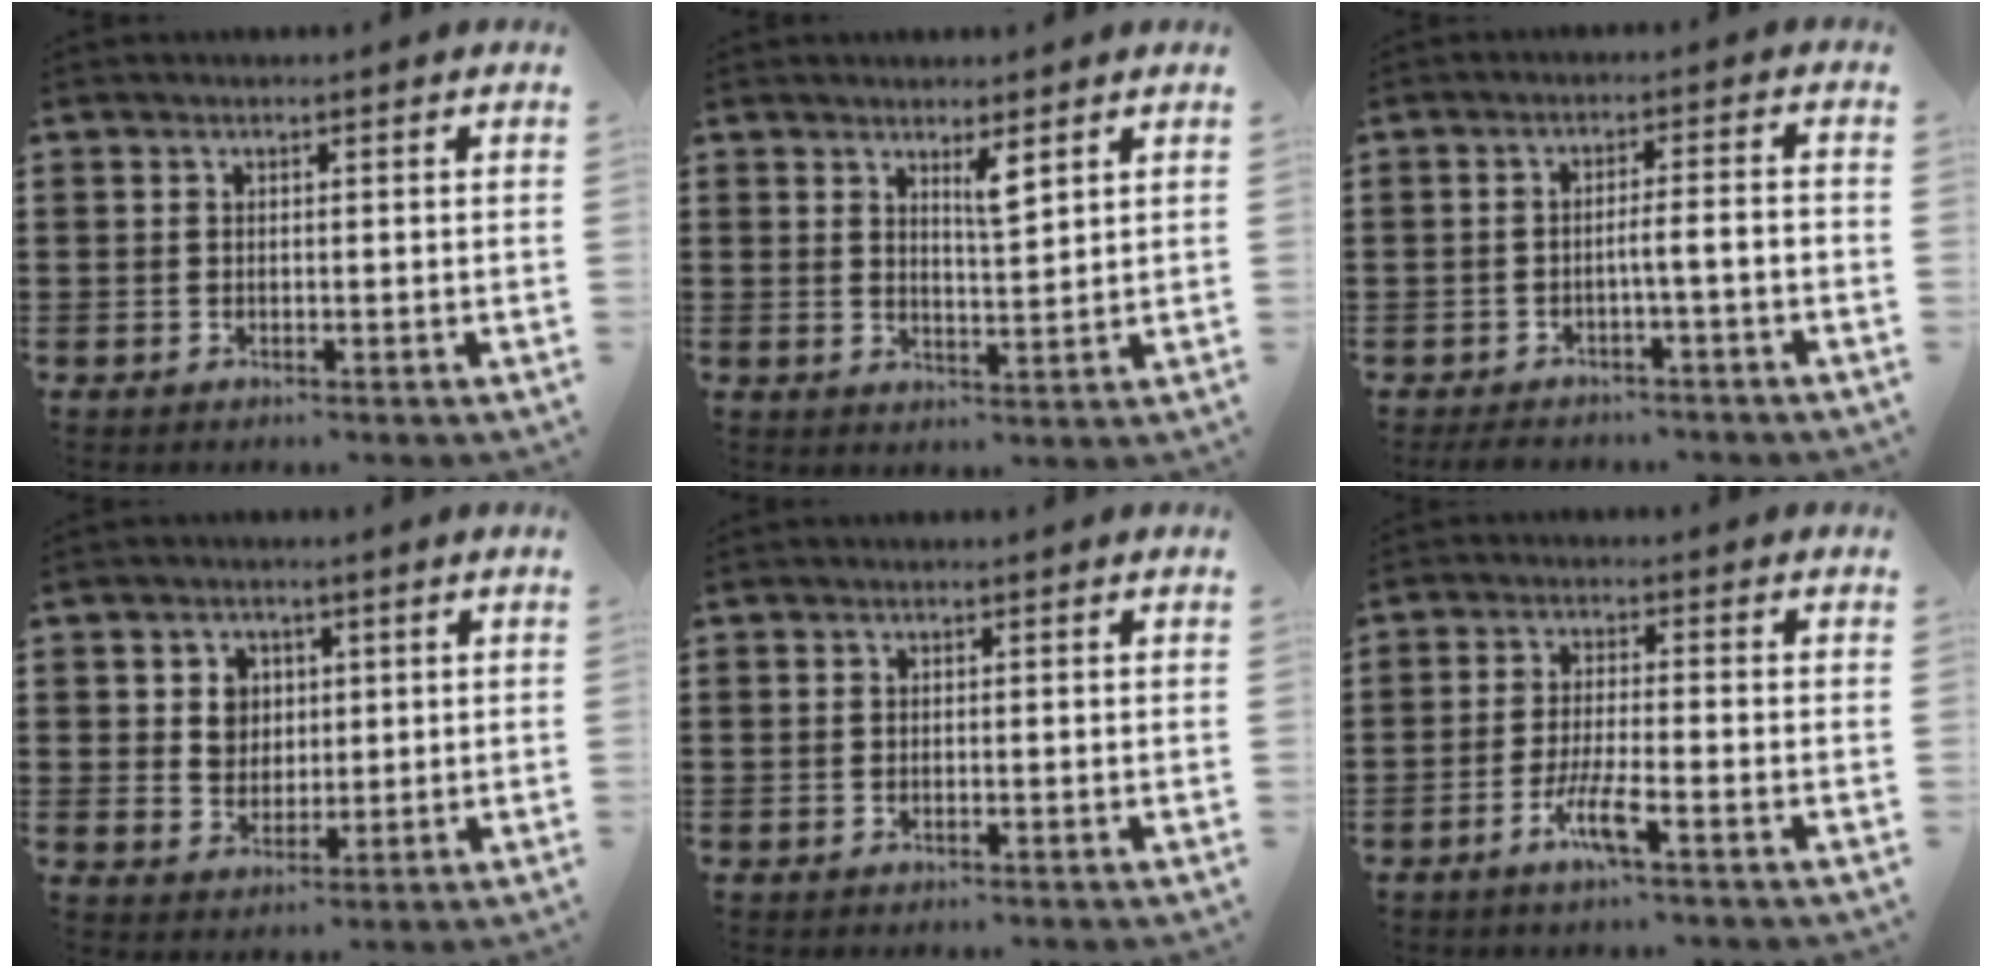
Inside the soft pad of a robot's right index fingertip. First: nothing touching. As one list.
[{"total": 3.3, "force": [2.3, 0.4, 2.4], "torque": [-0.036, -0.005, 0.036]}, {"total": 3.4, "force": [-2.6, 0.1, 2.2], "torque": [-0.040, -0.004, -0.052]}, {"total": 4.2, "force": [1.0, 3.8, 1.5], "torque": [-0.046, 0.013, 0.017]}, {"total": 0.0}, {"total": 5.2, "force": [-2.9, 0.4, 4.3], "torque": [-0.099, -0.015, -0.058]}]